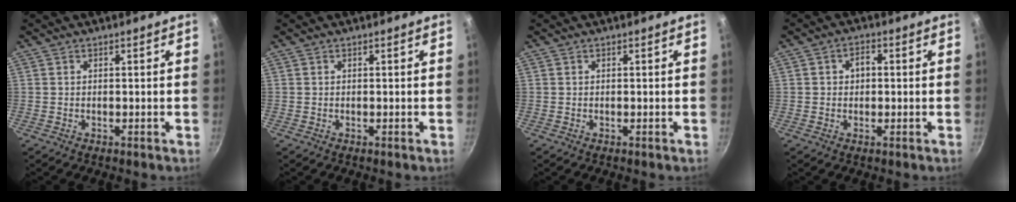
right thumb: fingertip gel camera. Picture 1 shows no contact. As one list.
[{"total": 0.0}, {"total": 0.0}, {"total": 3.0, "force": [0.4, 2.3, 2.0], "torque": [-0.019, 0.005, 0.001]}]